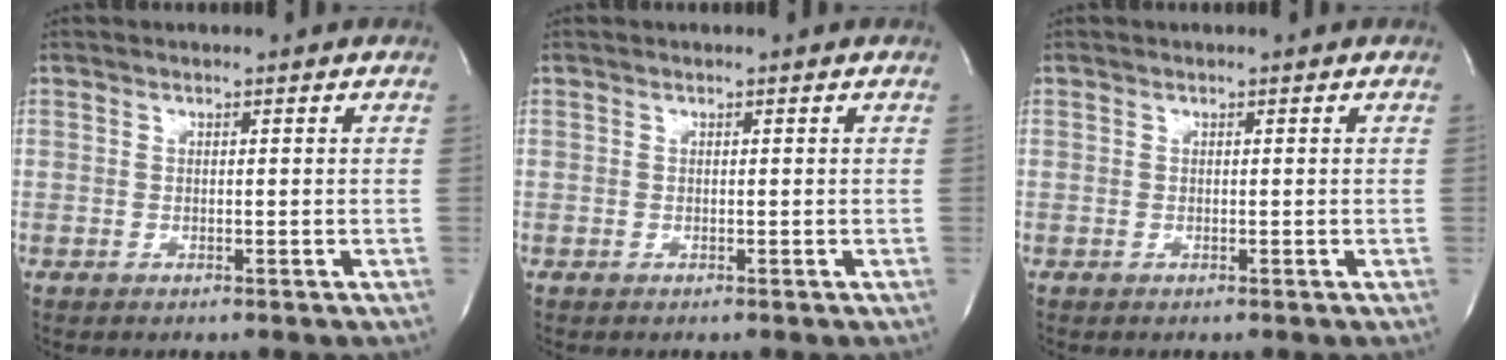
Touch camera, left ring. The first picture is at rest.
{"total": 0.0}
{"total": 0.0}